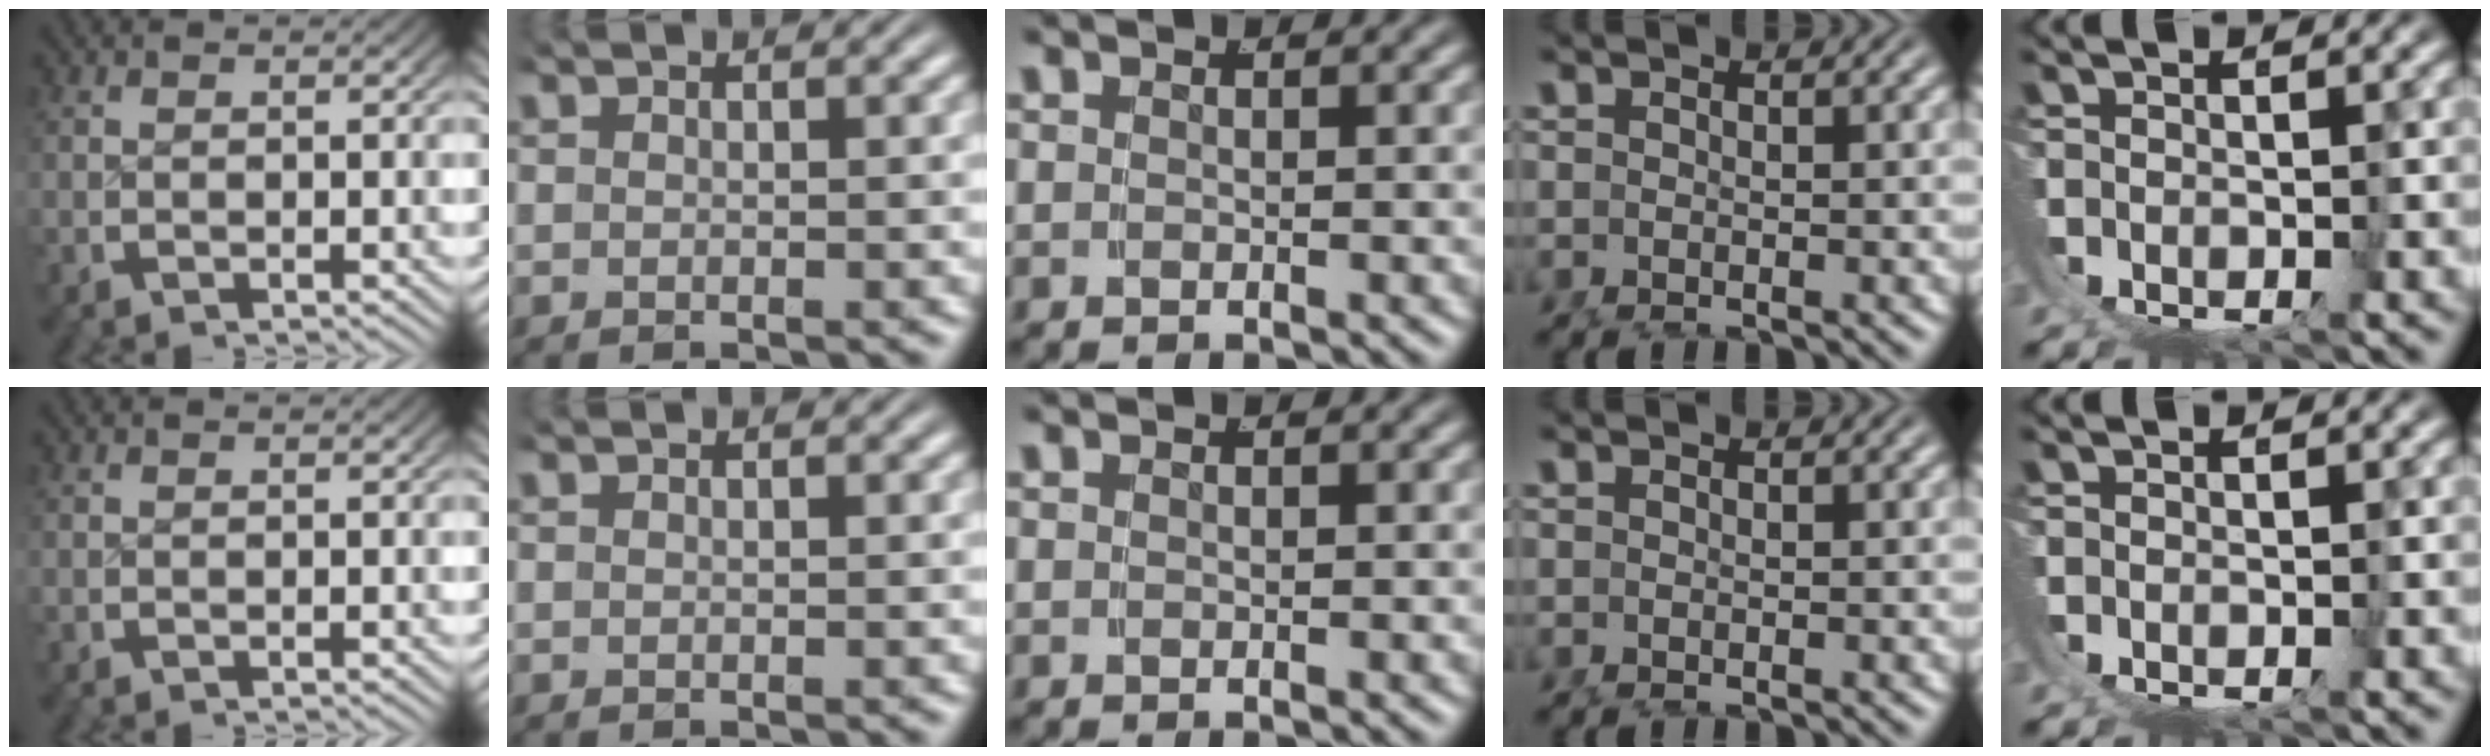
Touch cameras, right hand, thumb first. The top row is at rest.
{"index": {"total": 0.9, "force": [-0.6, 0.4, -0.4], "torque": [0.004, 0.002, -0.014]}}